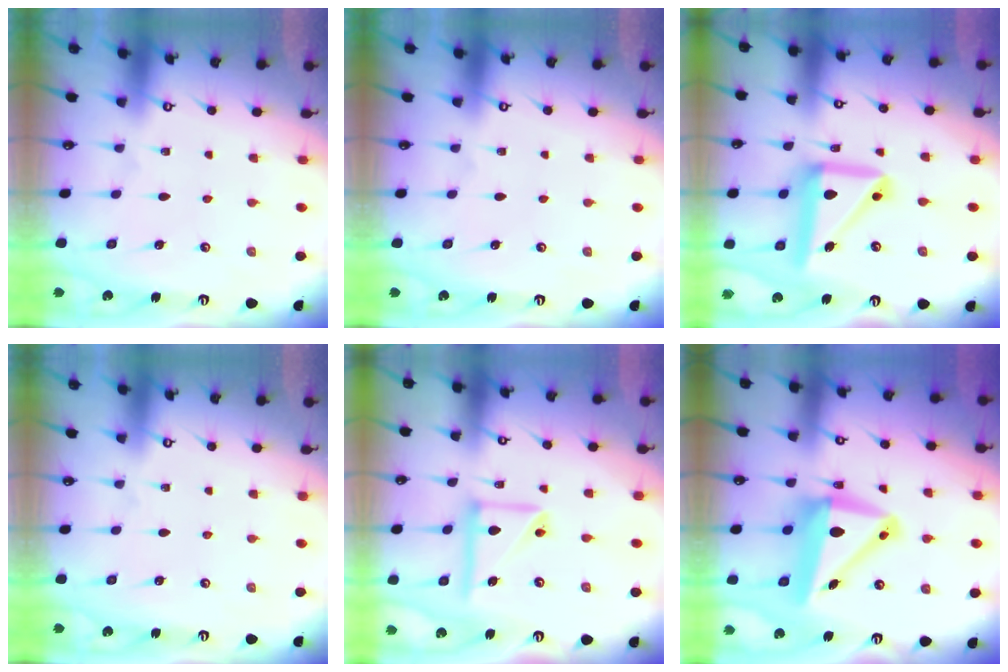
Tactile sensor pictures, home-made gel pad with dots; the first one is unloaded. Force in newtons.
{"total": 0.0}
{"total": 15.3, "press": 15.3, "slide": 1.5}
{"total": 0.0}
{"total": 12.6, "press": 12.5, "slide": 1.5}
{"total": 12.4, "press": 12.0, "slide": 3.2}